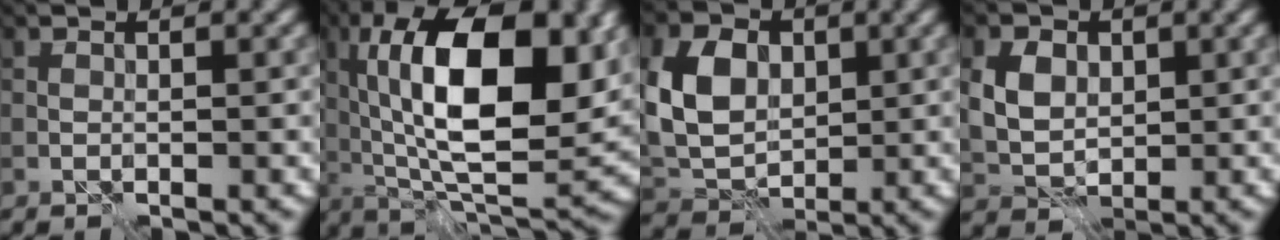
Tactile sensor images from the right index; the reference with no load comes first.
{"total": 14.8, "force": [3.1, 6.2, 13.1], "torque": [-0.214, 0.003, 0.044]}
{"total": 6.5, "force": [1.1, 4.9, 4.2], "torque": [-0.090, 0.005, 0.019]}
{"total": 4.1, "force": [0.8, 3.1, 2.5], "torque": [-0.053, 0.003, 0.009]}